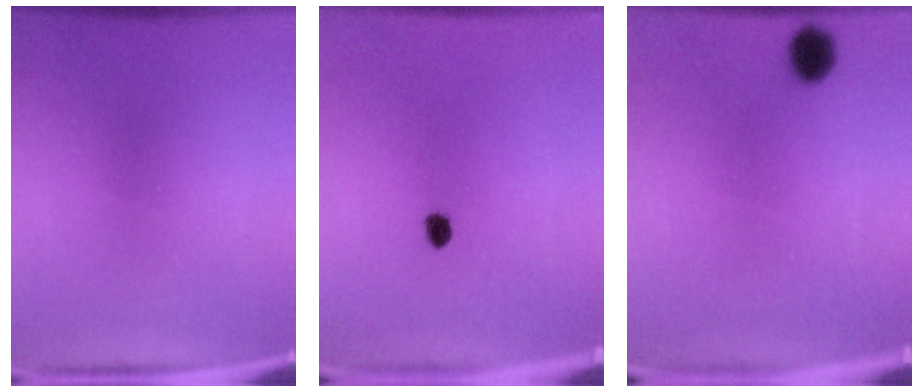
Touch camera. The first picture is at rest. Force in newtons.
{"total": 1.7}
{"total": 2.3}